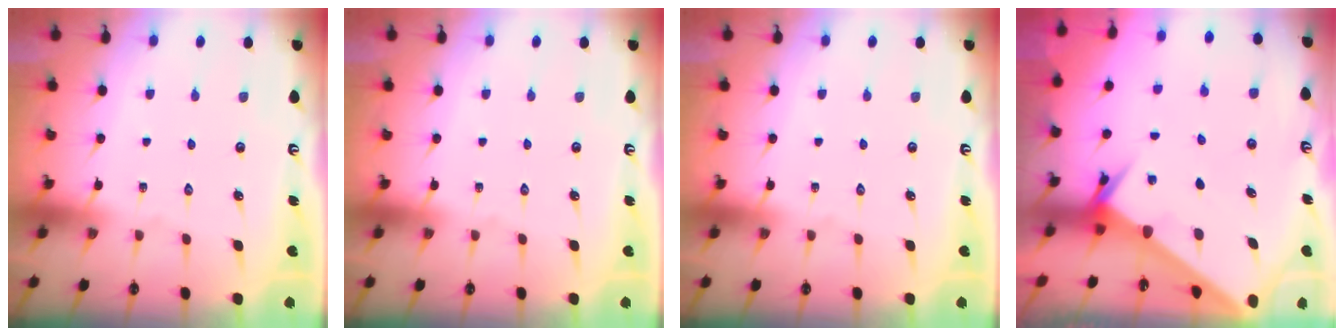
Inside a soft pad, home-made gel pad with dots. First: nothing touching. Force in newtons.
{"total": 0.0}
{"total": 0.0}
{"total": 2.6, "press": 2.6, "slide": 0.2}